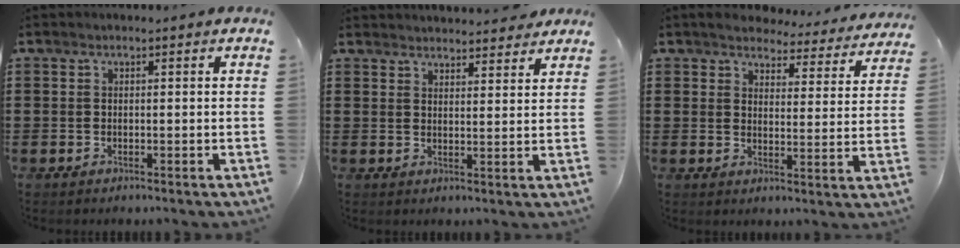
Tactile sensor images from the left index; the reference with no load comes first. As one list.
[{"total": 3.4, "force": [3.4, 0.2, 0.1], "torque": [-0.002, -0.014, 0.064]}, {"total": 4.4, "force": [4.3, 0.4, 0.6], "torque": [-0.028, -0.033, 0.072]}]